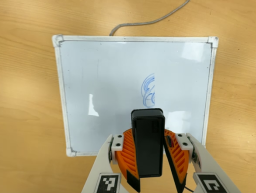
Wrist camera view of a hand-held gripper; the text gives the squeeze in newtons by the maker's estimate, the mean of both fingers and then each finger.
{"total": 9.0, "left": 9.6, "right": 8.3}